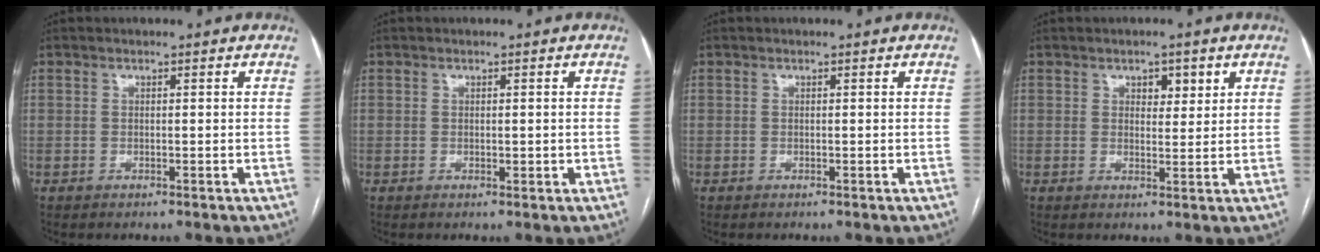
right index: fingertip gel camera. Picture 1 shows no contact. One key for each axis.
{"total": 1.1, "fx": -0.1, "fy": 0.7, "fz": 0.9, "tx": -0.012, "ty": 0.002, "tz": 0.001}
{"total": 0.0}
{"total": 3.1, "fx": 1.6, "fy": 1.7, "fz": 2.1, "tx": -0.026, "ty": 0.001, "tz": 0.023}